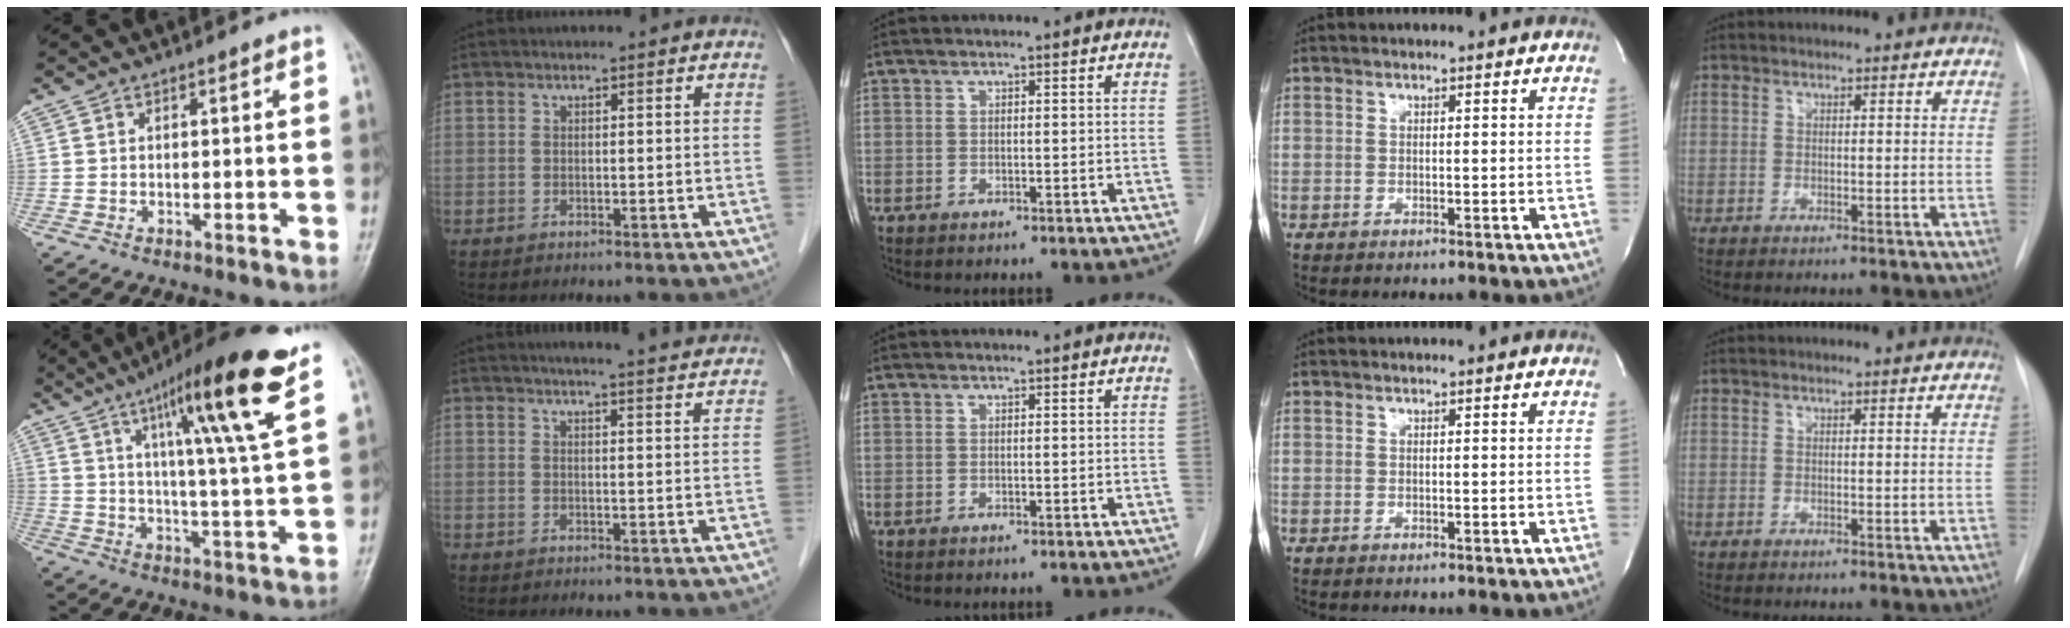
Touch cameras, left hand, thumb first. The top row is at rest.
{"thumb": {"total": 18.4, "force": [9.8, 1.2, 15.6], "torque": [-0.234, -0.040, 0.147]}, "index": {"total": 10.7, "force": [9.9, 0.4, 4.0], "torque": [-0.050, 0.002, 0.112]}}